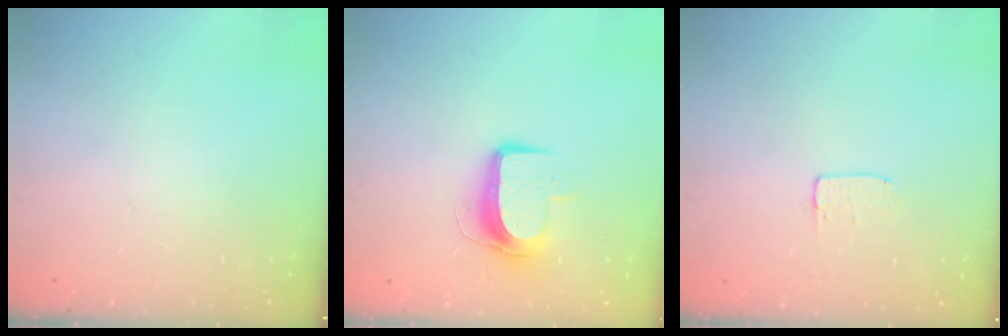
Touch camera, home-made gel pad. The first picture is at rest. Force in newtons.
{"total": 9.7, "press": 9.7, "slide": 0.8}
{"total": 3.7, "press": 3.6, "slide": 0.2}